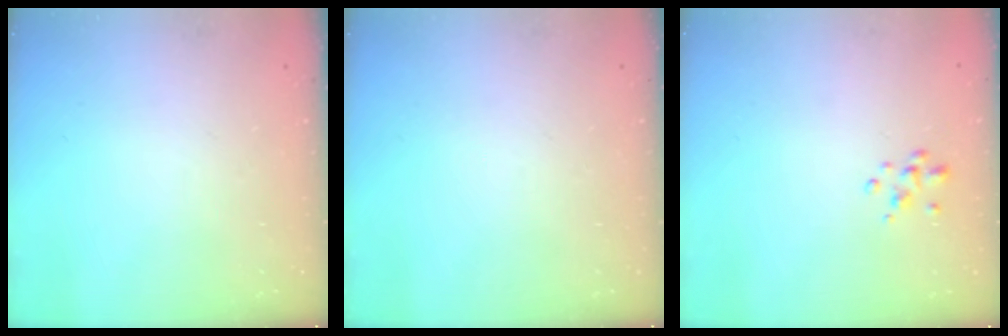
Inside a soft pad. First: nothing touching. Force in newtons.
{"total": 0.0}
{"total": 2.2, "press": 2.1, "slide": 0.4}